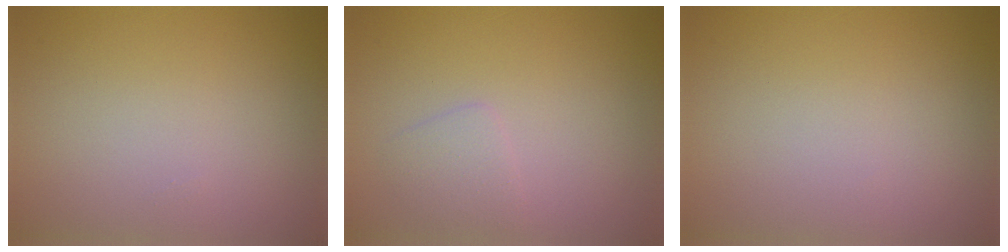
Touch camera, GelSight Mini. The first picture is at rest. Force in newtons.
{"total": 1.4, "press": 1.4, "slide": 0.1}
{"total": 0.0}